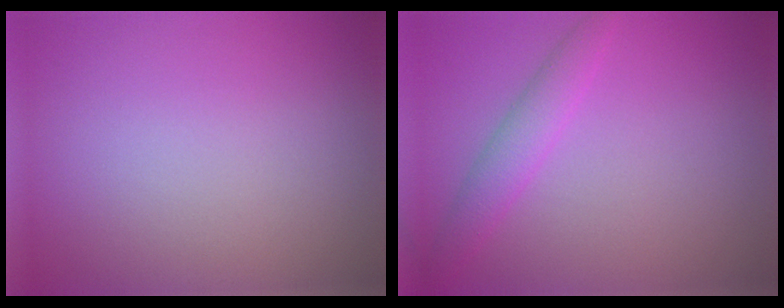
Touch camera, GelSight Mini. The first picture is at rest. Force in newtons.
{"total": 2.3, "press": 2.3, "slide": 0.1}